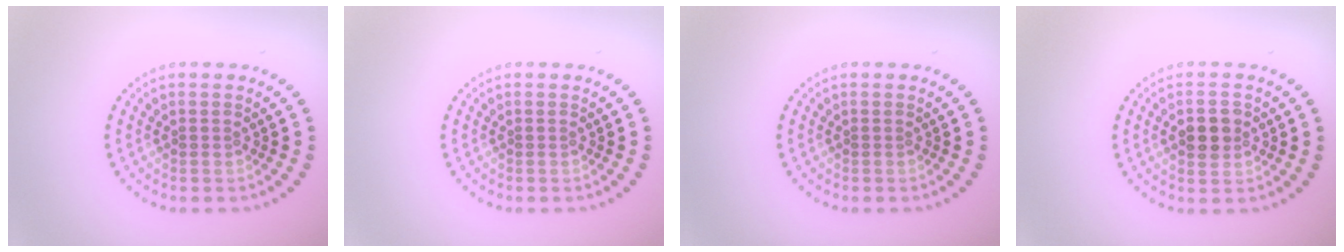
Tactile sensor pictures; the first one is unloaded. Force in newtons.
{"total": 0.0}
{"total": 0.0}
{"total": 2.8, "press": 2.8, "slide": 0.2}